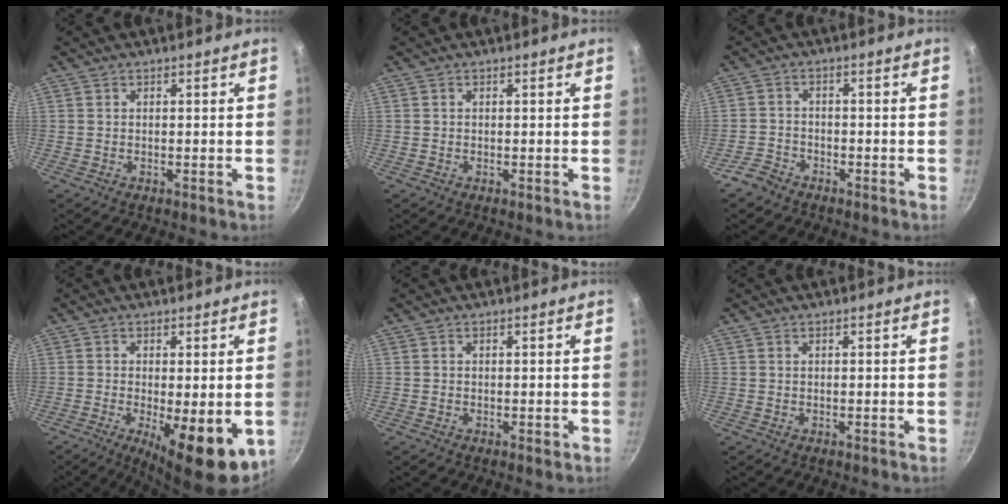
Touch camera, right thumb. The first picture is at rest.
{"total": 0.0}
{"total": 3.7, "force": [-2.8, 2.1, 0.9], "torque": [-0.018, 0.029, -0.056]}
{"total": 11.7, "force": [-3.0, 3.6, 10.7], "torque": [-0.142, -0.011, -0.032]}
{"total": 0.6, "force": [-0.2, 0.3, 0.5], "torque": [-0.005, 0.001, -0.003]}
{"total": 0.0}